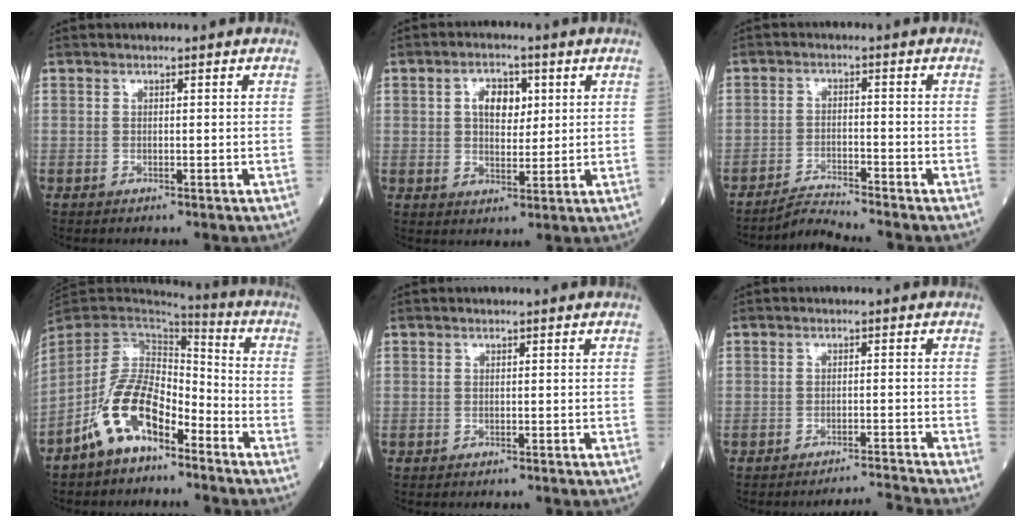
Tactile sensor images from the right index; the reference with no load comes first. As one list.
[{"total": 5.5, "force": [1.6, 3.2, 4.2], "torque": [-0.069, 0.011, 0.029]}, {"total": 3.9, "force": [-3.6, -1.5, -0.2], "torque": [-0.003, -0.016, -0.065]}, {"total": 11.4, "force": [-6.6, 5.2, 7.7], "torque": [-0.167, 0.013, -0.128]}, {"total": 0.0}, {"total": 4.6, "force": [-3.8, -2.6, -0.5], "torque": [0.007, -0.002, -0.059]}]